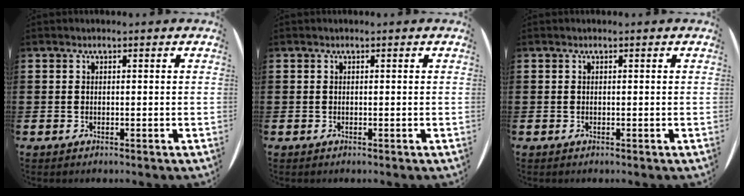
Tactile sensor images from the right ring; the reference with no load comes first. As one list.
[{"total": 0.0}, {"total": 0.0}]